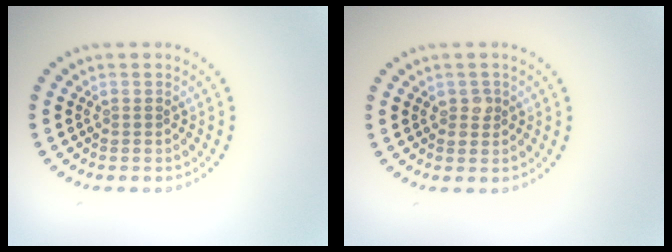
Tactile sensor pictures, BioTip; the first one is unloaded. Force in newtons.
{"total": 1.1, "press": 1.1, "slide": 0.3}